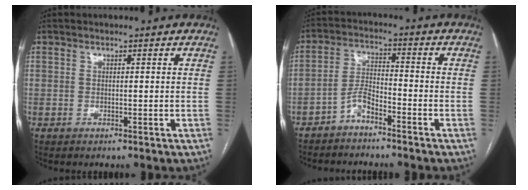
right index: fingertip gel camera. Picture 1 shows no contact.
{"total": 4.3, "force": [-3.3, 1.0, 2.5], "torque": [-0.052, 0.007, -0.065]}